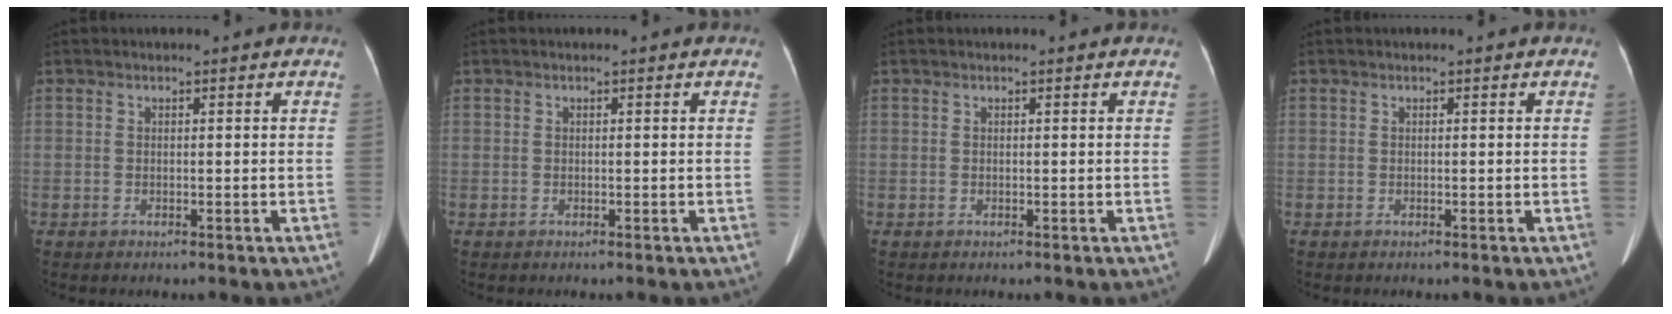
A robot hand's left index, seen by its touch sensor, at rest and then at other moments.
{"total": 0.0}
{"total": 0.0}
{"total": 0.0}